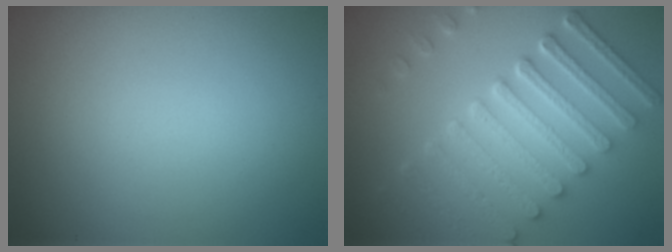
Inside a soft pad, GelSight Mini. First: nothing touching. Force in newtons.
{"total": 7.9, "press": 6.1, "slide": 5.0}